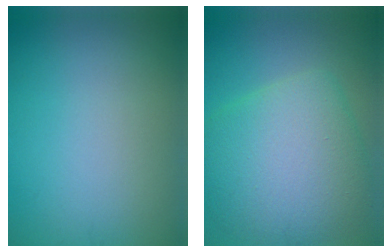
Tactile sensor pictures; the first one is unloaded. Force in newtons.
{"total": 8.8, "press": 8.8, "slide": 0.3}